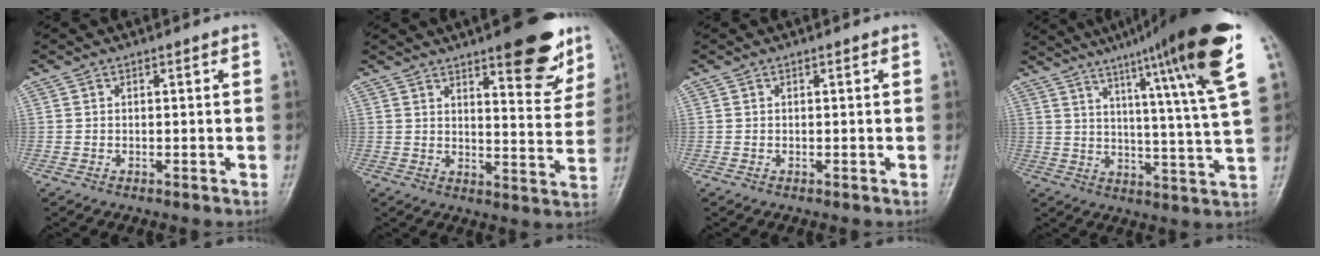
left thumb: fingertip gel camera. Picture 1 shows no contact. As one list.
[{"total": 13.2, "force": [8.4, 4.1, 9.4], "torque": [-0.086, -0.047, 0.112]}, {"total": 0.0}, {"total": 21.7, "force": [12.2, 1.0, 17.9], "torque": [-0.251, -0.034, 0.168]}]